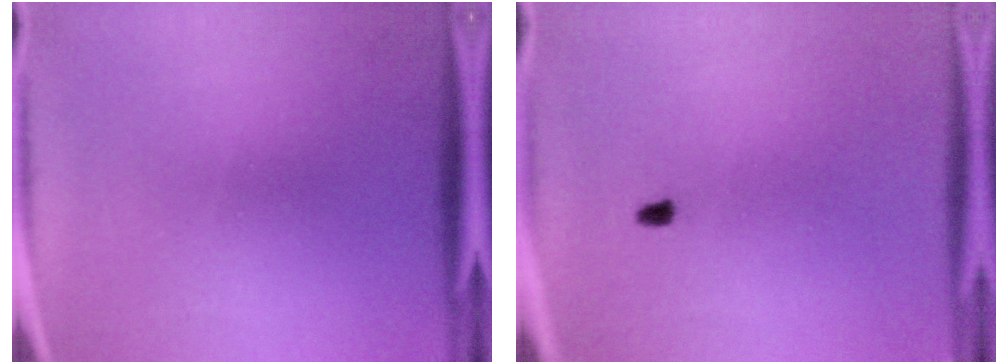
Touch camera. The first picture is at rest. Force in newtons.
{"total": 0.9}